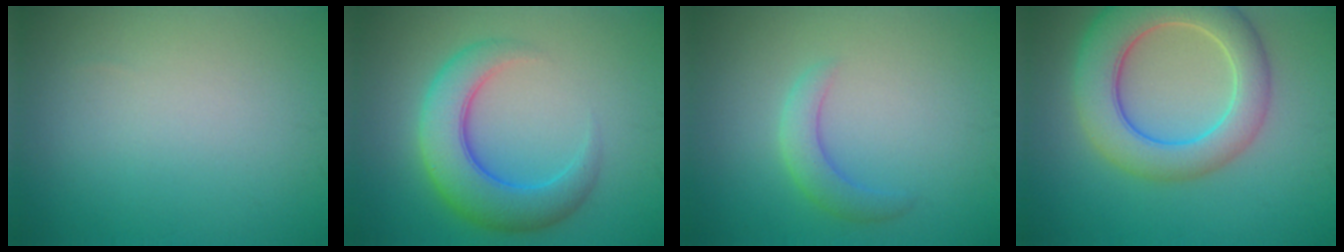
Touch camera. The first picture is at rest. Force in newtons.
{"total": 6.6, "press": 6.6, "slide": 0.2}
{"total": 2.4, "press": 2.4, "slide": 0.1}
{"total": 8.1, "press": 8.0, "slide": 0.8}